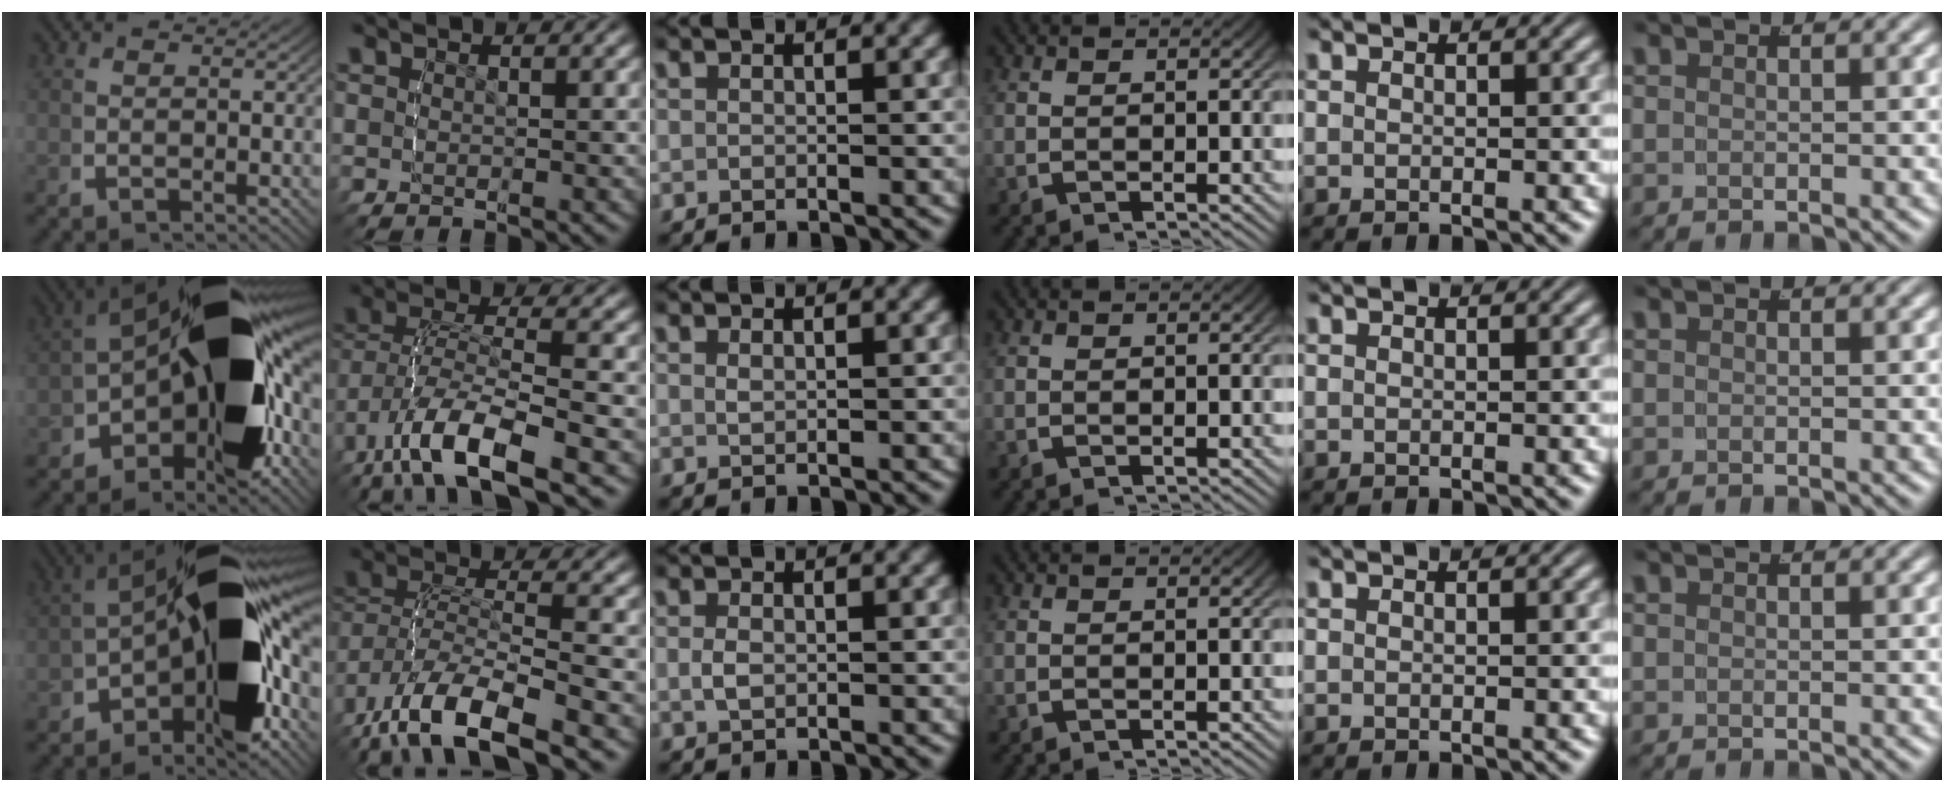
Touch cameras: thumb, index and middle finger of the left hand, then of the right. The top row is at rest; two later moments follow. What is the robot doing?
{"motion": "lift_and_place", "object": "legos"}